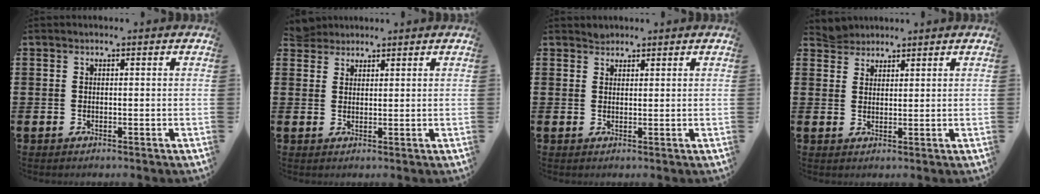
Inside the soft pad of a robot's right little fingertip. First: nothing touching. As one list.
[{"total": 2.9, "force": [2.8, 0.8, 0.0], "torque": [0.001, -0.006, 0.054]}, {"total": 1.2, "force": [1.1, 0.4, -0.2], "torque": [0.019, -0.003, 0.019]}, {"total": 3.0, "force": [2.9, 0.7, -0.3], "torque": [0.003, -0.008, 0.056]}]